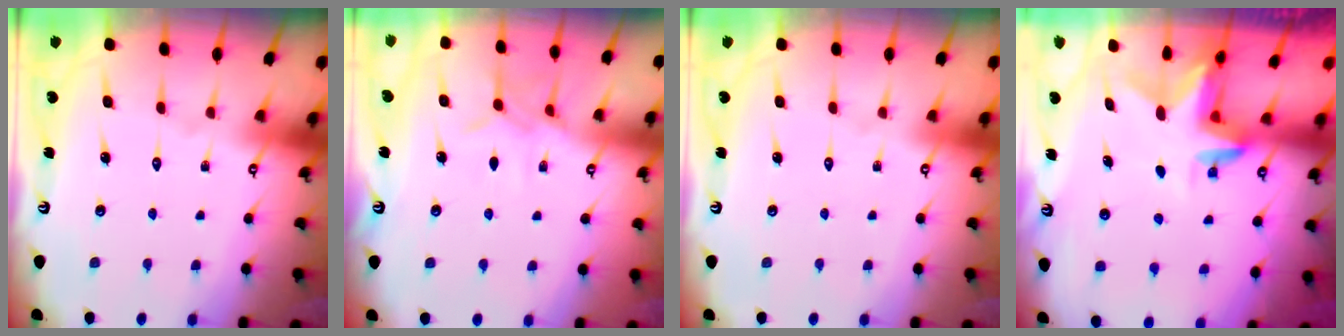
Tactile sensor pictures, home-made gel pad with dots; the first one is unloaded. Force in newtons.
{"total": 7.9, "press": 7.8, "slide": 0.7}
{"total": 0.0}
{"total": 3.0, "press": 3.0, "slide": 0.3}